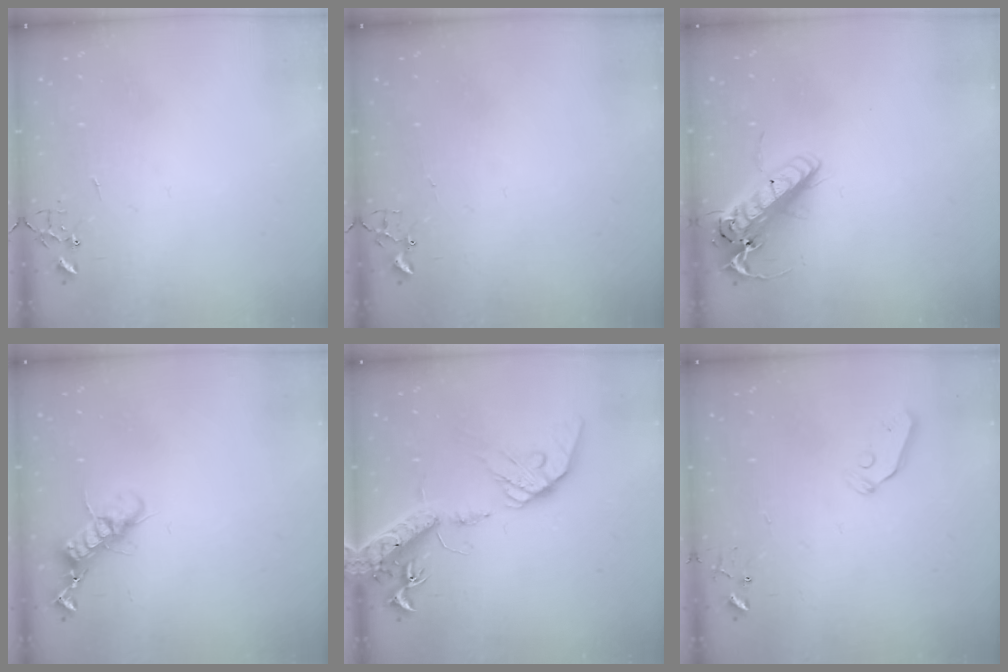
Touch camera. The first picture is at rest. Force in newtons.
{"total": 1.7, "press": 1.6, "slide": 0.2}
{"total": 18.3, "press": 18.0, "slide": 3.3}
{"total": 12.3, "press": 12.3, "slide": 0.6}
{"total": 18.0, "press": 17.7, "slide": 3.3}
{"total": 4.9, "press": 4.8, "slide": 0.8}